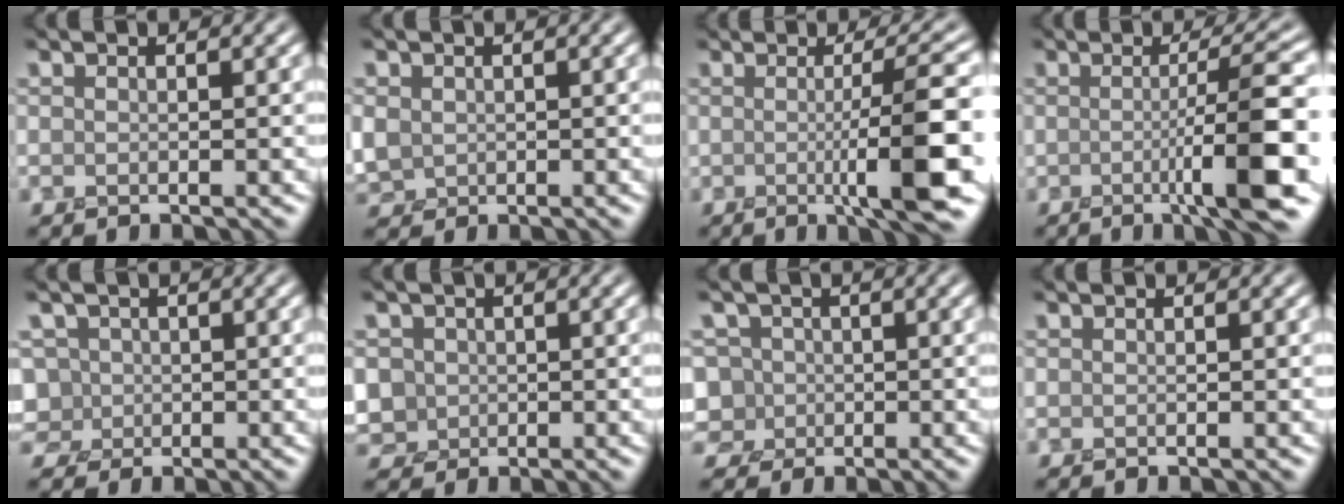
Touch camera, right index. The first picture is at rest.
{"total": 2.6, "force": [0.2, 2.4, 1.2], "torque": [-0.035, 0.000, 0.004]}
{"total": 7.0, "force": [-0.6, 0.9, 6.9], "torque": [-0.107, -0.001, -0.008]}
{"total": 7.3, "force": [-1.3, 0.9, 7.2], "torque": [-0.103, 0.005, -0.028]}
{"total": 4.0, "force": [-0.4, 3.8, 1.1], "torque": [-0.014, 0.018, -0.023]}
{"total": 4.2, "force": [-0.2, 4.0, 1.3], "torque": [-0.024, 0.012, -0.017]}
{"total": 5.0, "force": [-0.9, 4.7, 1.5], "torque": [-0.027, 0.019, -0.043]}
{"total": 0.0}